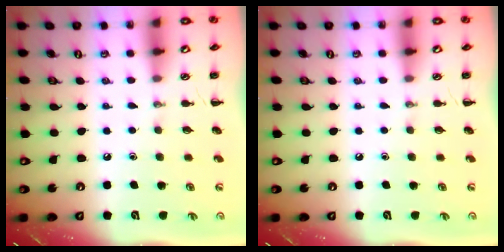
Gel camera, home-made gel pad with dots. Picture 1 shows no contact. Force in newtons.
{"total": 0.0}